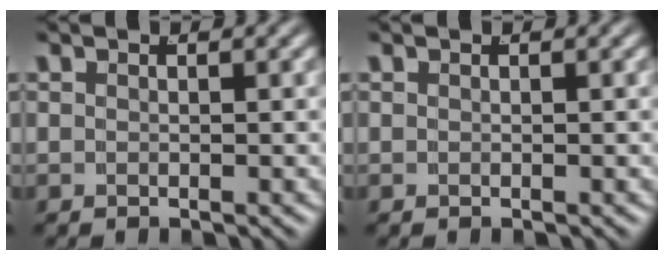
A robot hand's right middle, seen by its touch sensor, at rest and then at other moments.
{"total": 0.0}